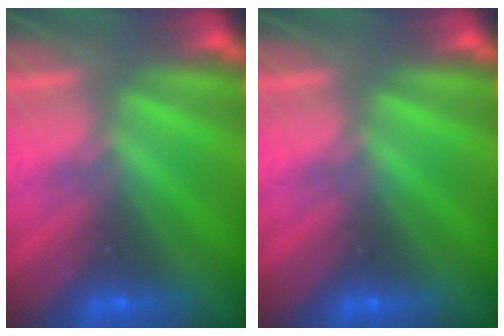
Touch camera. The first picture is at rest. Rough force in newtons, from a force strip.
{"total": 0.0}